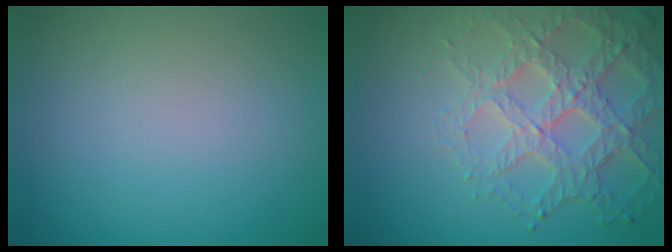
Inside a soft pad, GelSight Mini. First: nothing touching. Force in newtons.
{"total": 5.7, "press": 4.6, "slide": 3.3}